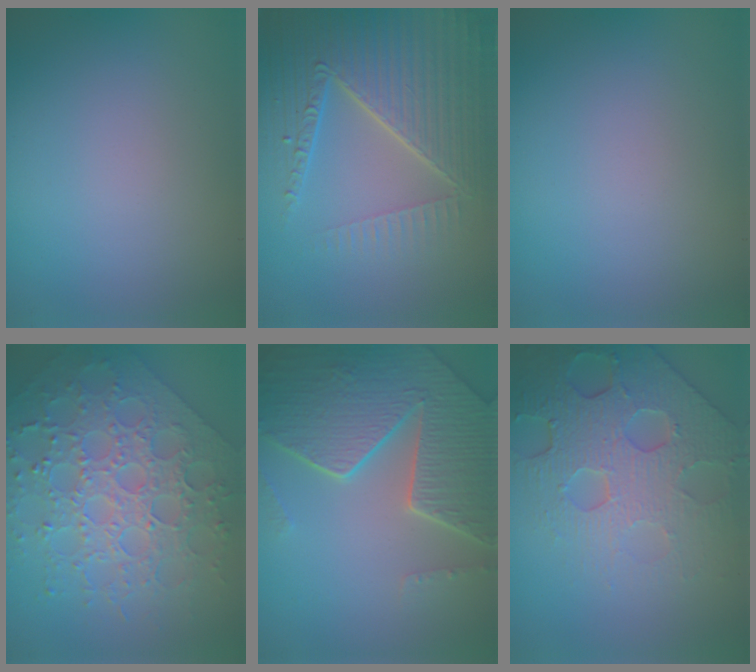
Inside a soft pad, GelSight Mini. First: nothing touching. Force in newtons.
{"total": 7.5, "press": 5.6, "slide": 5.0}
{"total": 0.0}
{"total": 8.3, "press": 6.1, "slide": 5.6}
{"total": 8.0, "press": 5.7, "slide": 5.7}
{"total": 7.8, "press": 5.6, "slide": 5.5}